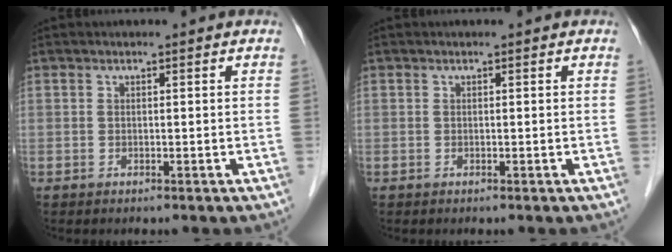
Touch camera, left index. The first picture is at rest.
{"total": 0.0}